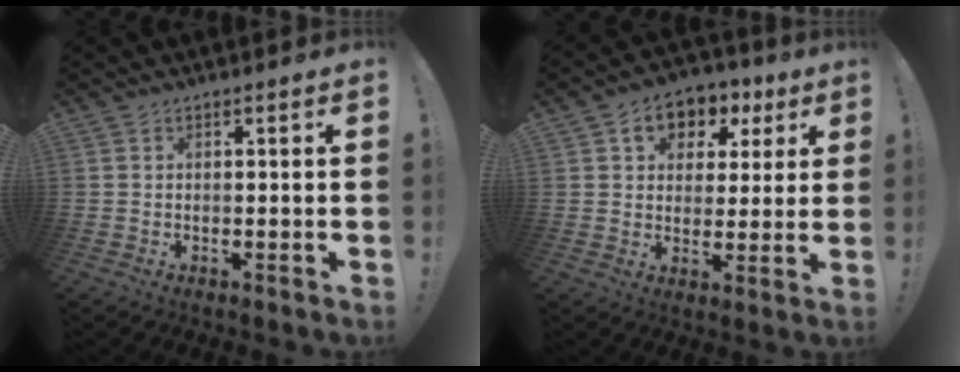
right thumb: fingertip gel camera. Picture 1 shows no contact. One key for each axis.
{"total": 9.3, "fx": 3.5, "fy": 7.4, "fz": 4.5, "tx": -0.059, "ty": -0.013, "tz": 0.066}